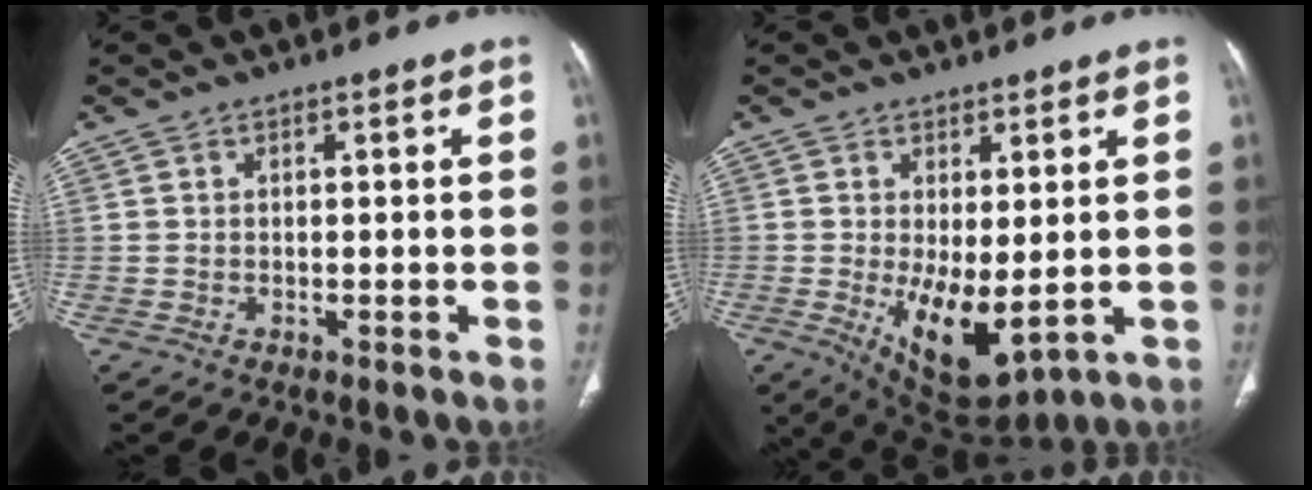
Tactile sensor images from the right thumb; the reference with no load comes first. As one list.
[{"total": 9.9, "force": [-1.1, 4.4, 8.8], "torque": [-0.140, -0.025, 0.004]}]